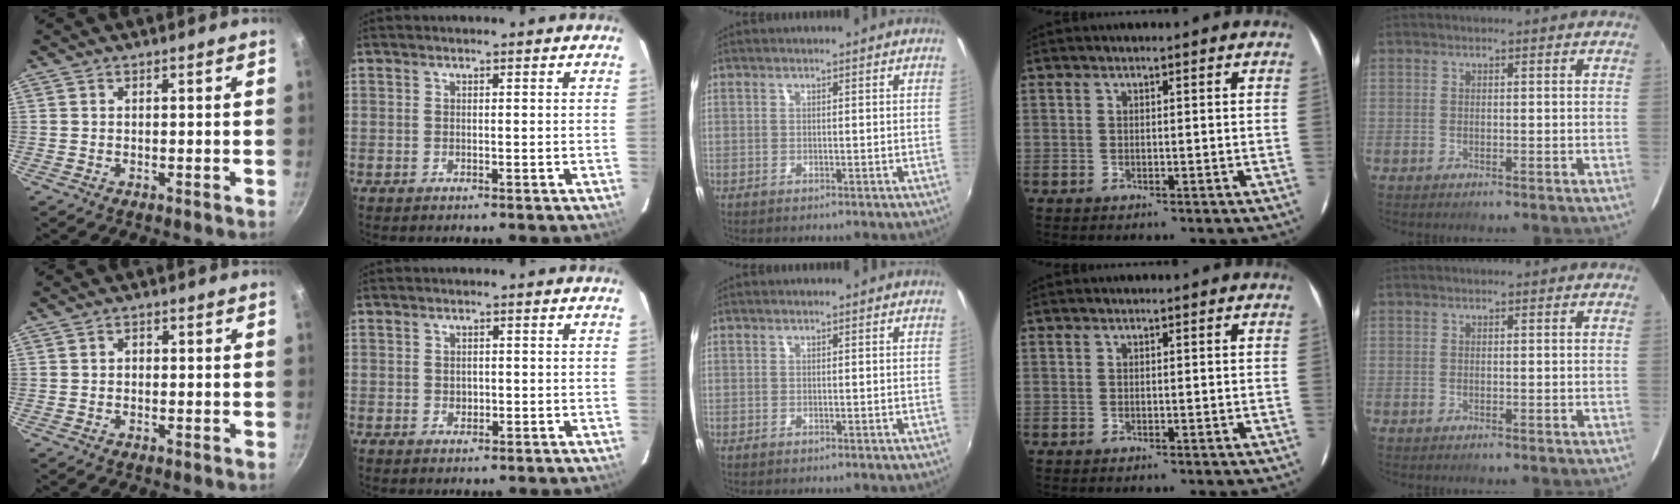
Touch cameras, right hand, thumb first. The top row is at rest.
{"thumb": {"total": 1.1, "force": [0.0, 0.9, 0.6], "torque": [-0.009, 0.005, -0.002]}, "index": {"total": 1.5, "force": [-0.2, 1.3, 0.8], "torque": [-0.009, 0.002, -0.002]}}